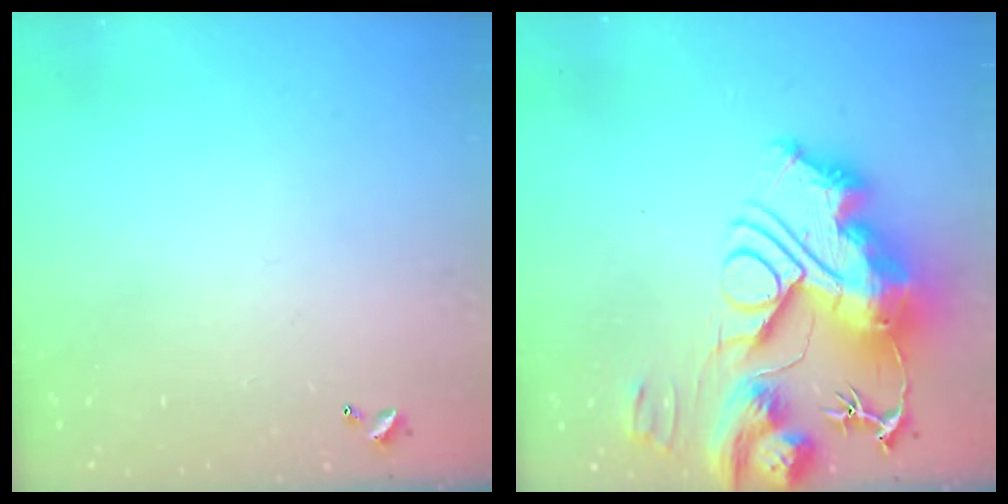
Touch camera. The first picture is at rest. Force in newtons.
{"total": 0.5, "press": 0.5, "slide": 0.0}